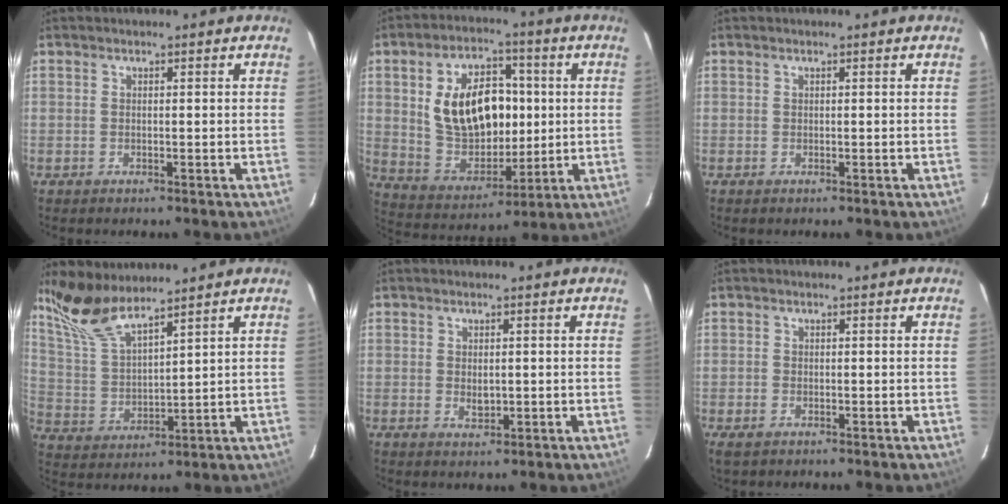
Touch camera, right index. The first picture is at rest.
{"total": 17.2, "force": [2.6, 11.2, 12.8], "torque": [-0.248, 0.014, 0.068]}
{"total": 0.0}
{"total": 10.4, "force": [8.8, 2.3, 5.0], "torque": [-0.110, 0.006, 0.185]}
{"total": 2.4, "force": [-0.2, 1.6, 1.8], "torque": [-0.029, -0.003, 0.000]}
{"total": 1.9, "force": [-1.1, 1.2, 1.0], "torque": [-0.021, -0.007, -0.021]}